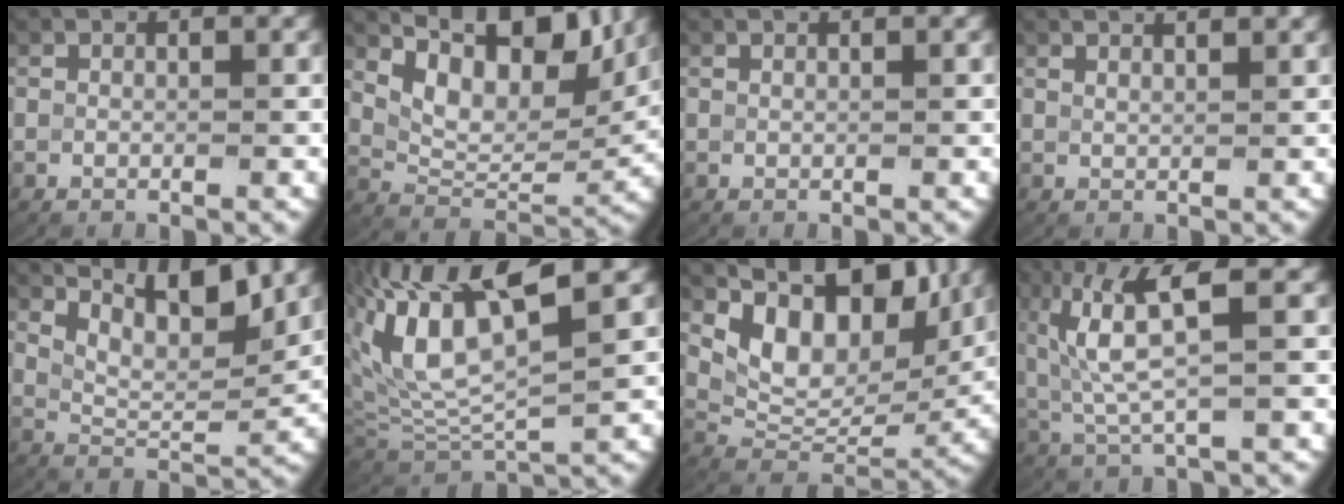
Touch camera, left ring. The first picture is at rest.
{"total": 9.8, "force": [4.9, 5.3, 6.6], "torque": [-0.123, -0.010, 0.081]}
{"total": 1.1, "force": [0.4, -1.0, -0.2], "torque": [-0.003, -0.012, 0.020]}
{"total": 2.1, "force": [2.0, -0.2, 0.8], "torque": [-0.014, -0.002, 0.037]}
{"total": 6.4, "force": [3.7, 2.8, 4.5], "torque": [-0.074, -0.010, 0.066]}
{"total": 10.5, "force": [3.1, 6.0, 8.1], "torque": [-0.192, -0.003, 0.058]}
{"total": 11.8, "force": [4.5, 7.7, 7.9], "torque": [-0.160, -0.009, 0.071]}
{"total": 6.6, "force": [1.7, 2.2, 5.9], "torque": [-0.131, 0.002, 0.035]}